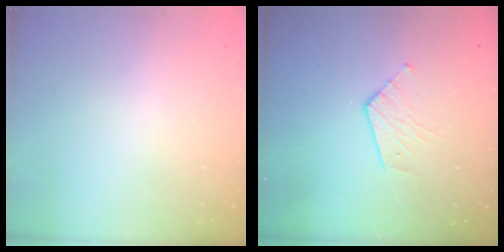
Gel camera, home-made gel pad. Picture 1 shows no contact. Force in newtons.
{"total": 6.1, "press": 6.1, "slide": 0.3}